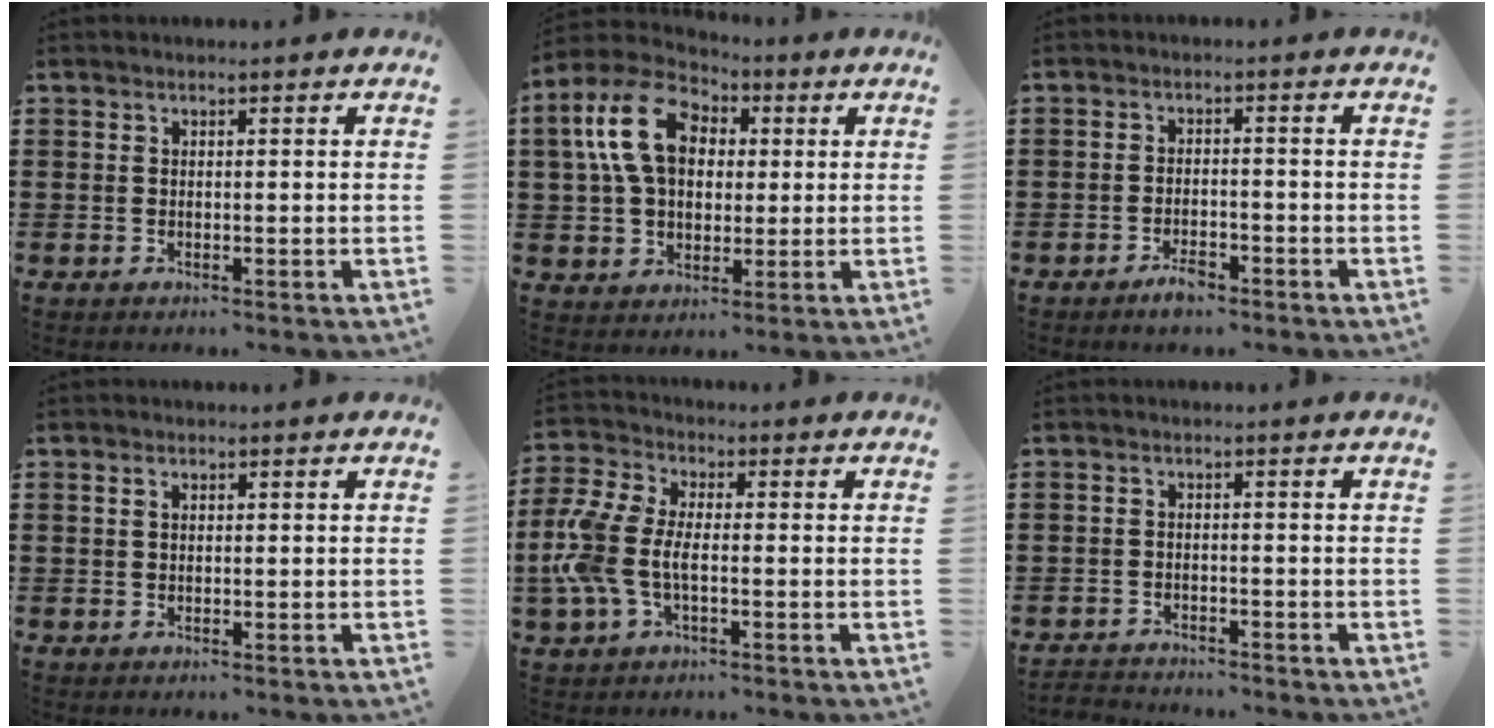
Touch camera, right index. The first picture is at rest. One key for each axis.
{"total": 12.5, "fx": 2.9, "fy": 8.7, "fz": 8.5, "tx": -0.198, "ty": 0.019, "tz": 0.051}
{"total": 2.6, "fx": -2.0, "fy": 0.9, "fz": 1.5, "tx": -0.025, "ty": 0.006, "tz": -0.038}
{"total": 1.0, "fx": 0.3, "fy": 0.7, "fz": 0.6, "tx": -0.014, "ty": 0.007, "tz": 0.005}
{"total": 7.6, "fx": -1.6, "fy": 4.2, "fz": 6.1, "tx": -0.167, "ty": -0.009, "tz": -0.042}
{"total": 1.9, "fx": -1.9, "fy": 0.1, "fz": -0.2, "tx": -0.002, "ty": 0.000, "tz": -0.043}